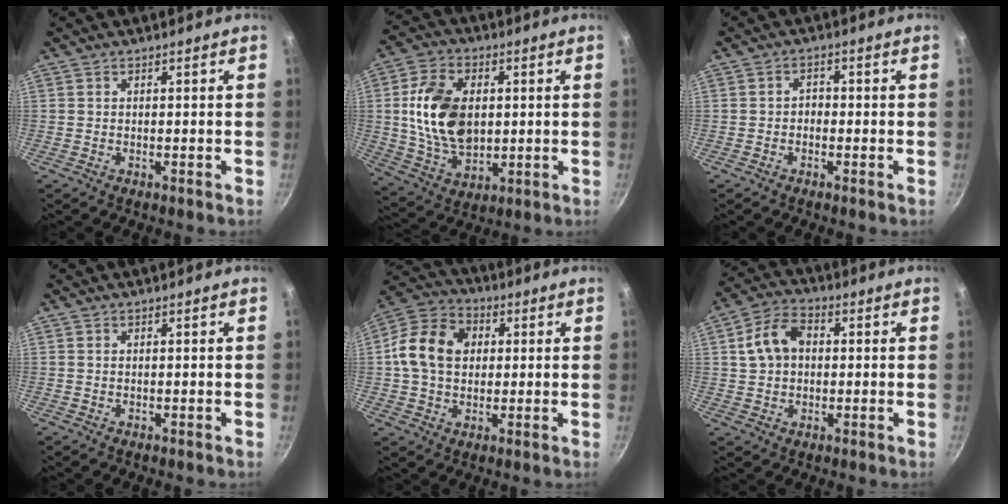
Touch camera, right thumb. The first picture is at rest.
{"total": 16.0, "force": [1.7, 10.6, 11.9], "torque": [-0.199, -0.005, 0.035]}
{"total": 1.9, "force": [-0.7, 1.5, 0.9], "torque": [-0.007, 0.011, -0.015]}
{"total": 0.0}
{"total": 13.2, "force": [1.7, 10.1, 8.2], "torque": [-0.127, 0.017, 0.013]}
{"total": 8.9, "force": [1.3, 6.5, 6.0], "torque": [-0.091, 0.022, 0.013]}